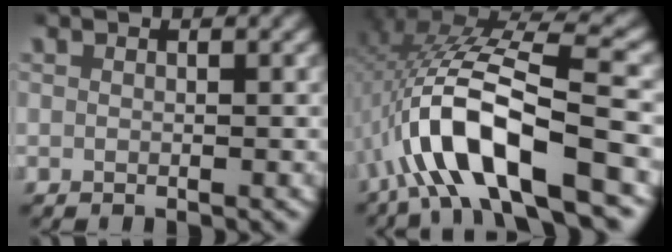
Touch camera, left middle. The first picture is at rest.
{"total": 8.9, "force": [-1.8, 3.1, 8.2], "torque": [-0.171, 0.001, -0.025]}